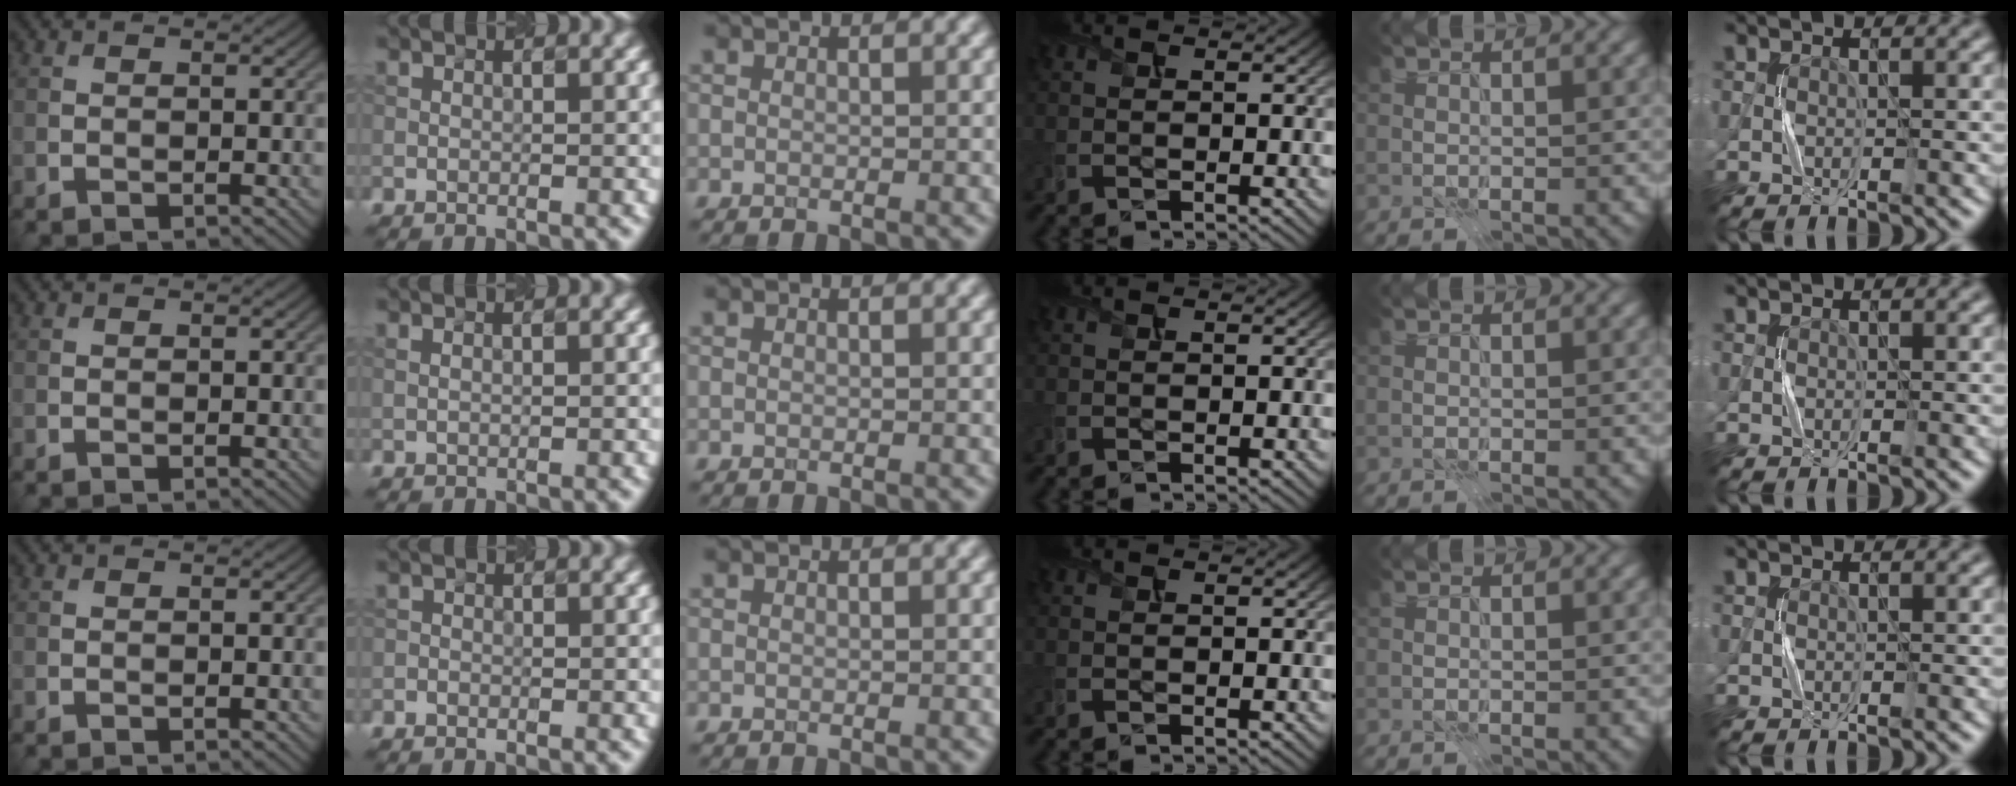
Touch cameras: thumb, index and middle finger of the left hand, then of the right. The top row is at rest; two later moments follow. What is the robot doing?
{"motion": "press", "object": "sticky note"}